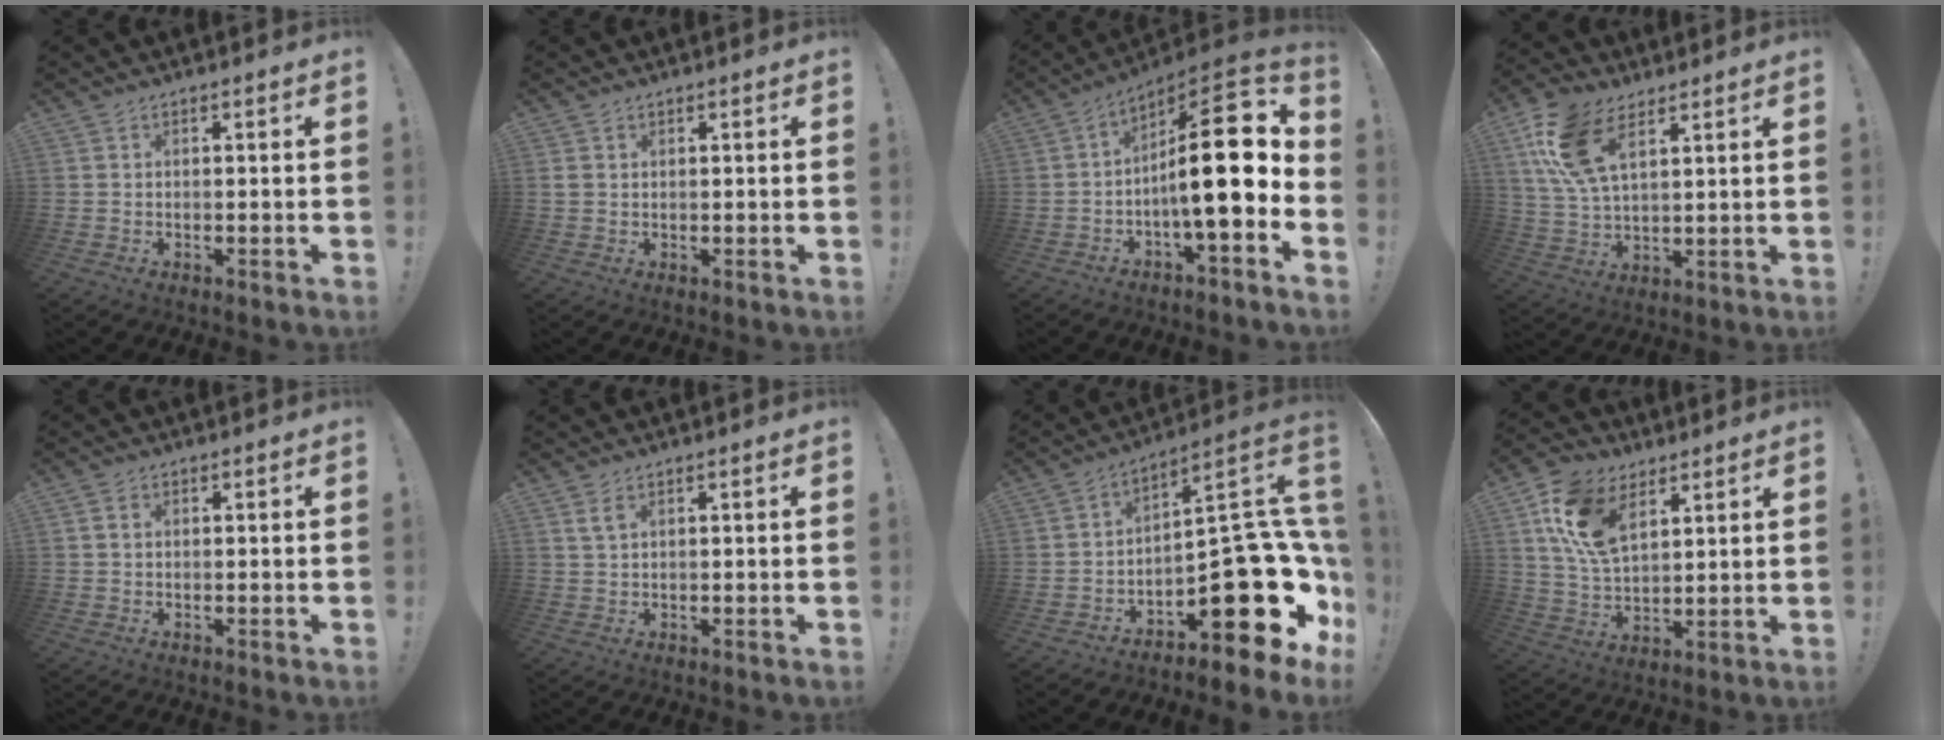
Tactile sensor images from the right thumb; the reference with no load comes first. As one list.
[{"total": 1.5, "force": [0.8, 1.1, 0.6], "torque": [-0.004, 0.000, 0.015]}, {"total": 19.4, "force": [-0.3, 5.3, 18.7], "torque": [-0.289, 0.008, -0.007]}, {"total": 15.2, "force": [7.5, 7.8, 10.6], "torque": [-0.213, -0.012, 0.143]}, {"total": 1.4, "force": [0.2, 1.1, 0.8], "torque": [-0.015, 0.003, 0.003]}, {"total": 2.7, "force": [1.3, 1.0, 2.1], "torque": [-0.036, -0.002, 0.023]}, {"total": 22.9, "force": [-7.6, 9.4, 19.5], "torque": [-0.256, 0.027, -0.109]}, {"total": 15.6, "force": [7.6, 9.3, 9.9], "torque": [-0.199, -0.018, 0.146]}]